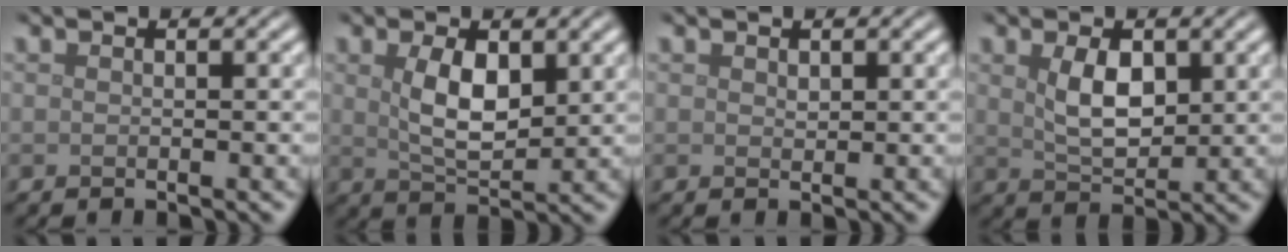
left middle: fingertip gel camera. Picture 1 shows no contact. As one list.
[{"total": 4.3, "force": [1.2, 2.1, 3.5], "torque": [-0.073, -0.003, 0.026]}, {"total": 0.6, "force": [0.4, 0.3, 0.3], "torque": [-0.006, -0.002, 0.008]}, {"total": 3.7, "force": [1.0, 2.0, 2.9], "torque": [-0.060, -0.002, 0.024]}]